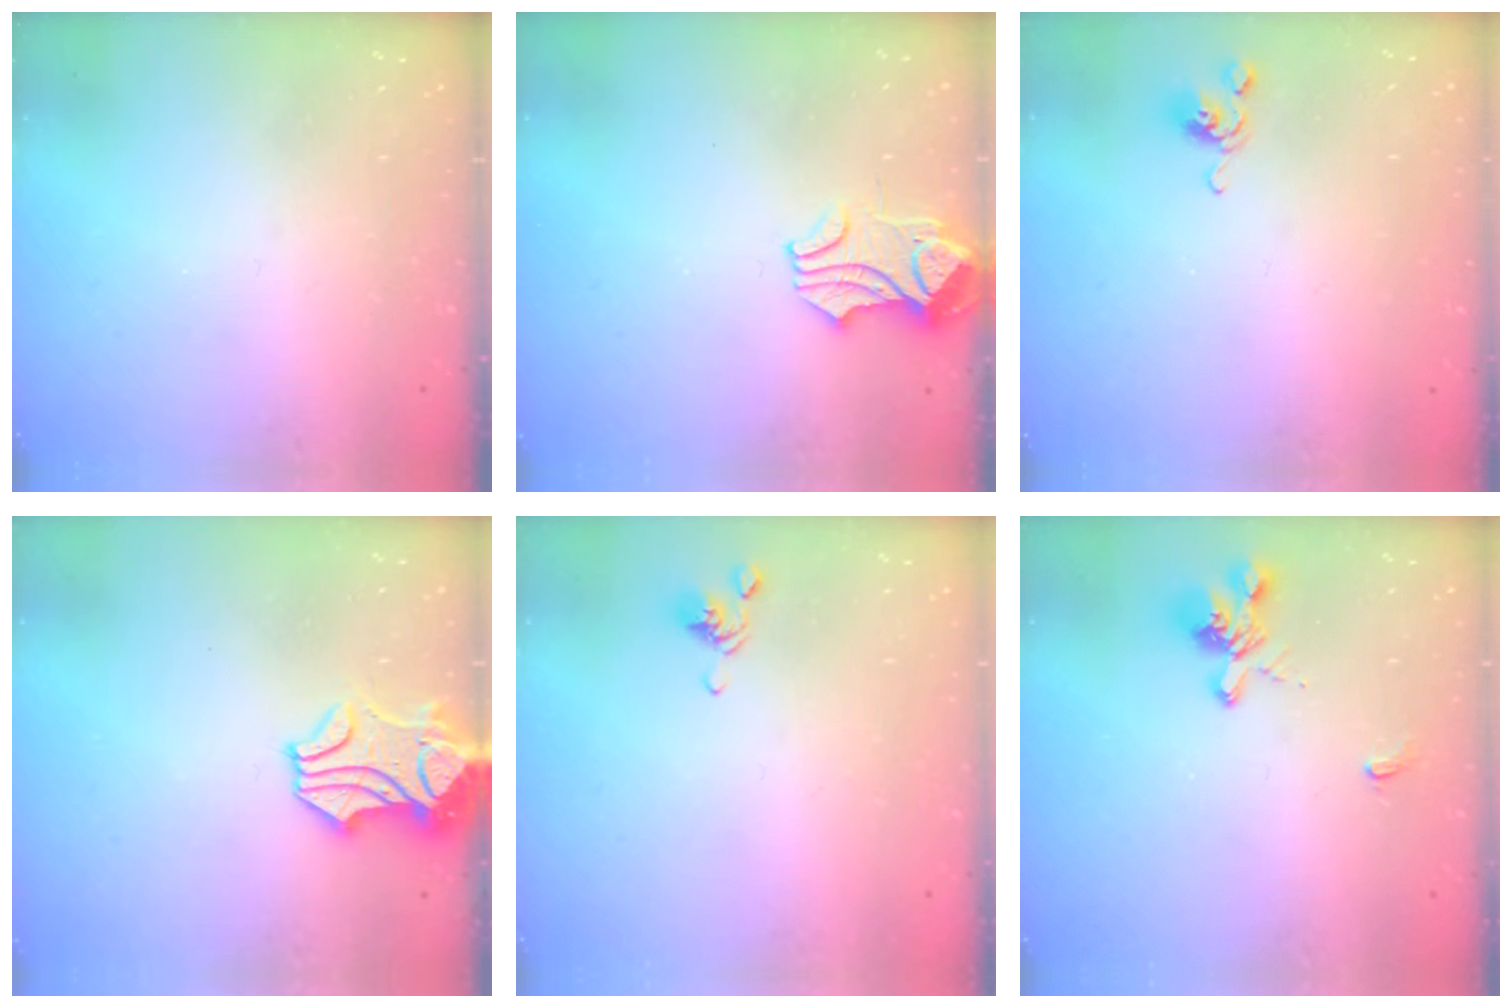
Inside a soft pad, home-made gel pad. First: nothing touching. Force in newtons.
{"total": 1.7, "press": 1.2, "slide": 1.1}
{"total": 4.8, "press": 4.7, "slide": 0.2}
{"total": 2.0, "press": 1.5, "slide": 1.3}
{"total": 2.6, "press": 2.6, "slide": 0.5}
{"total": 1.5, "press": 1.0, "slide": 1.2}